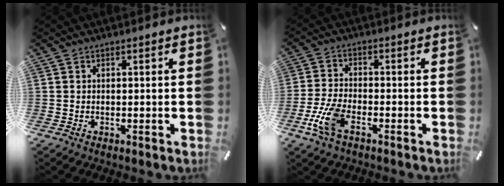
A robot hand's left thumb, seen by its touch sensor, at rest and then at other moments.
{"total": 8.2, "force": [-3.8, 3.8, 6.2], "torque": [-0.151, -0.004, -0.070]}